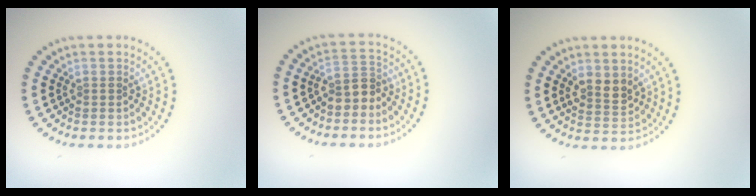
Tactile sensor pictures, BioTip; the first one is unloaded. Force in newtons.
{"total": 2.2, "press": 1.9, "slide": 1.1}
{"total": 2.4, "press": 2.3, "slide": 0.8}